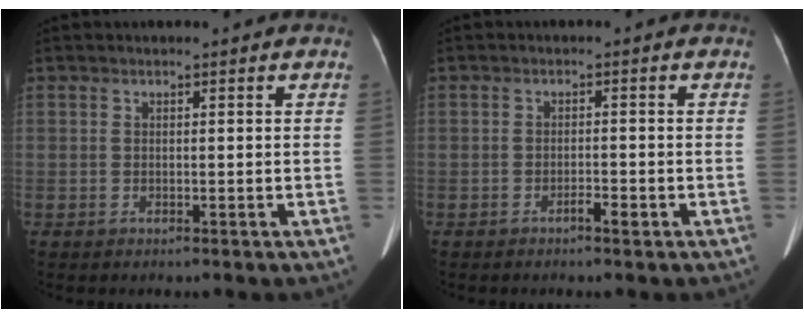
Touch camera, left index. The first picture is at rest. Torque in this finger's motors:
{"motor_torque": [-0.03, 0.02, 0.01, 0.03]}